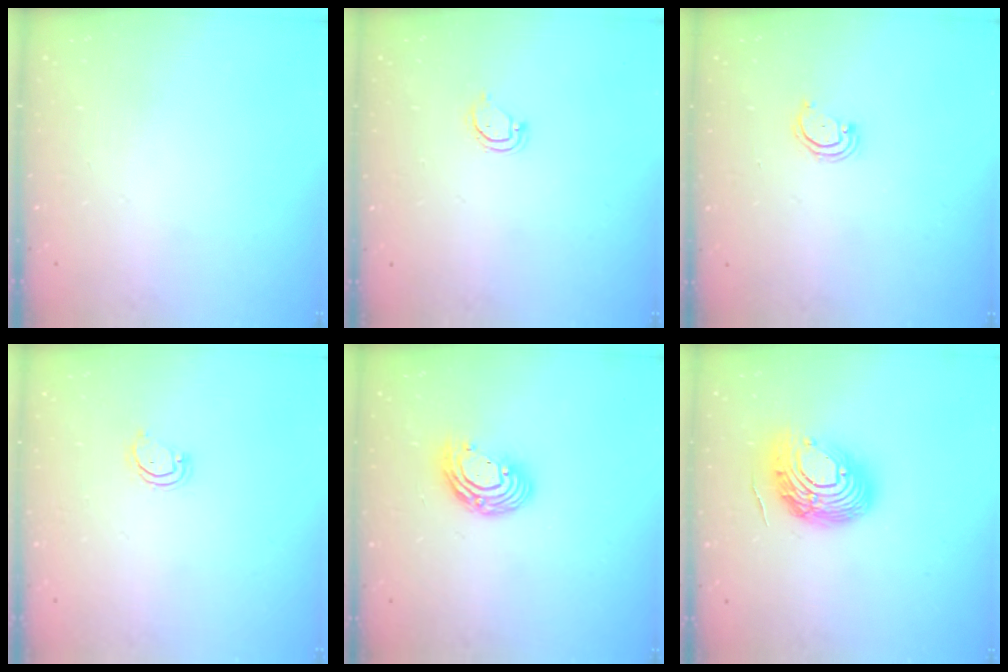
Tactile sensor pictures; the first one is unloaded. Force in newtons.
{"total": 3.1, "press": 3.1, "slide": 0.4}
{"total": 3.3, "press": 3.3, "slide": 0.5}
{"total": 2.9, "press": 2.9, "slide": 0.3}
{"total": 9.9, "press": 9.9, "slide": 0.8}
{"total": 16.5, "press": 16.4, "slide": 1.4}